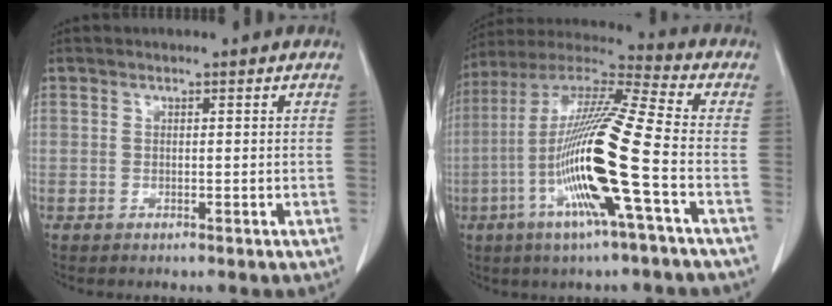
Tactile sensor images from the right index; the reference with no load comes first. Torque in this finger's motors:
{"motor_torque": [2.14, 0.00, 0.98, 0.21]}